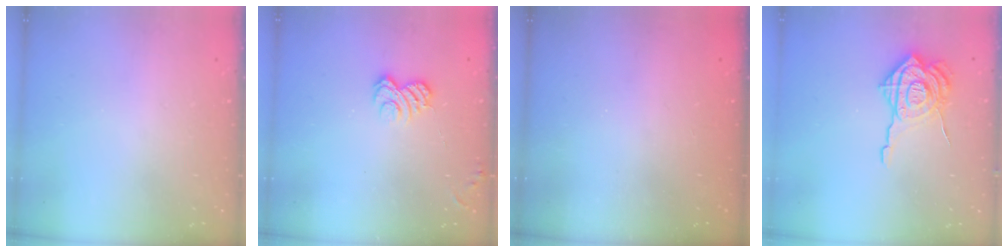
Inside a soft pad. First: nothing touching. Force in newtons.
{"total": 4.7, "press": 4.5, "slide": 1.3}
{"total": 2.3, "press": 2.2, "slide": 0.8}
{"total": 16.2, "press": 16.1, "slide": 1.7}